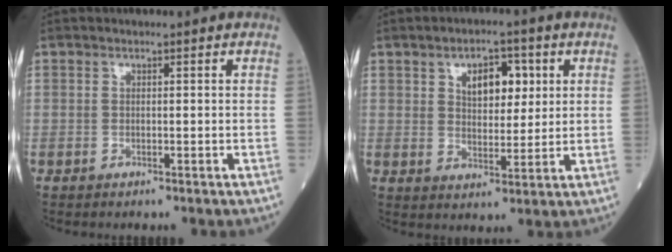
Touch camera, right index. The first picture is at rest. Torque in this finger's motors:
{"motor_torque": [0.12, 0.11, 0.12, 0.06]}